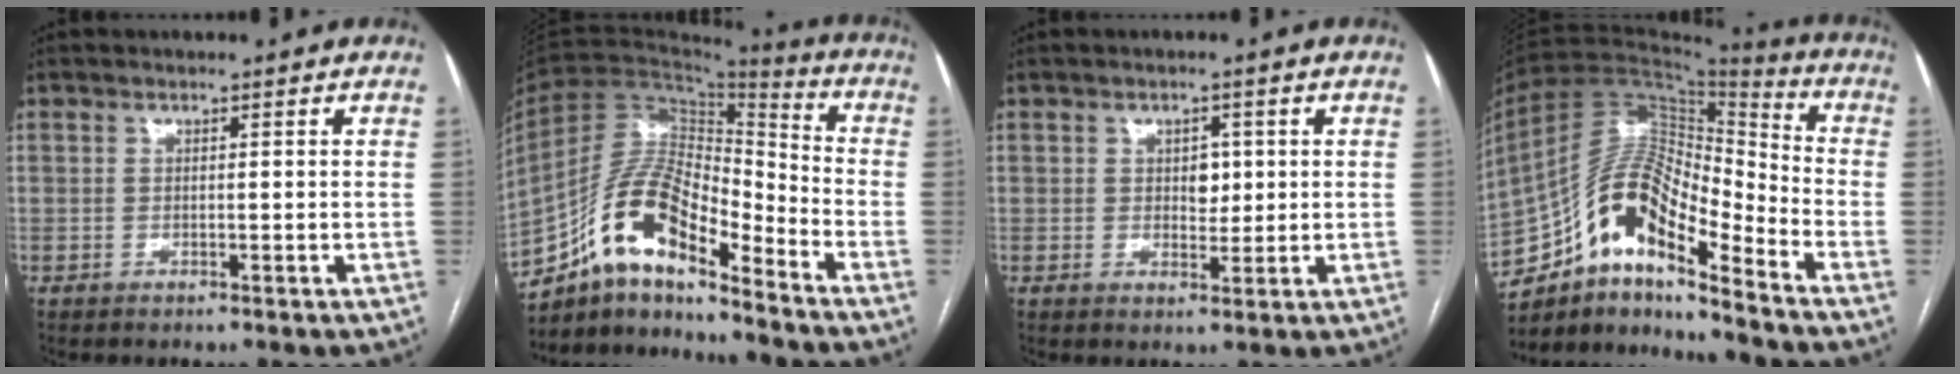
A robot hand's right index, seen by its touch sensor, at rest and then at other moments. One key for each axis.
{"total": 14.6, "fx": -10.5, "fy": 4.0, "fz": 9.3, "tx": -0.171, "ty": 0.035, "tz": -0.186}
{"total": 2.9, "fx": 0.5, "fy": 2.0, "fz": 2.1, "tx": -0.024, "ty": 0.002, "tz": 0.010}
{"total": 16.0, "fx": -9.9, "fy": 4.4, "fz": 11.7, "tx": -0.207, "ty": 0.042, "tz": -0.165}